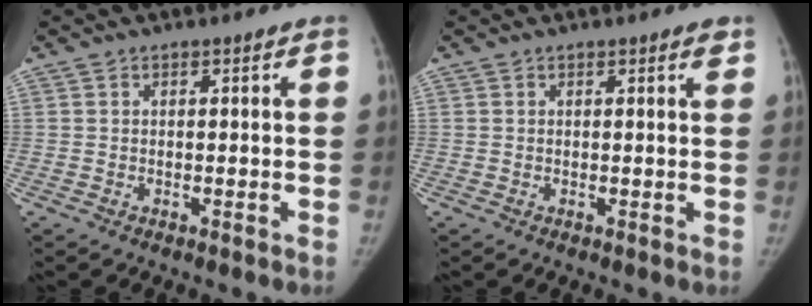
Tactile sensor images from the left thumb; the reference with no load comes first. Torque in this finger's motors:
{"motor_torque": [-0.24, 0.07, 0.29, -0.31, 0.07]}